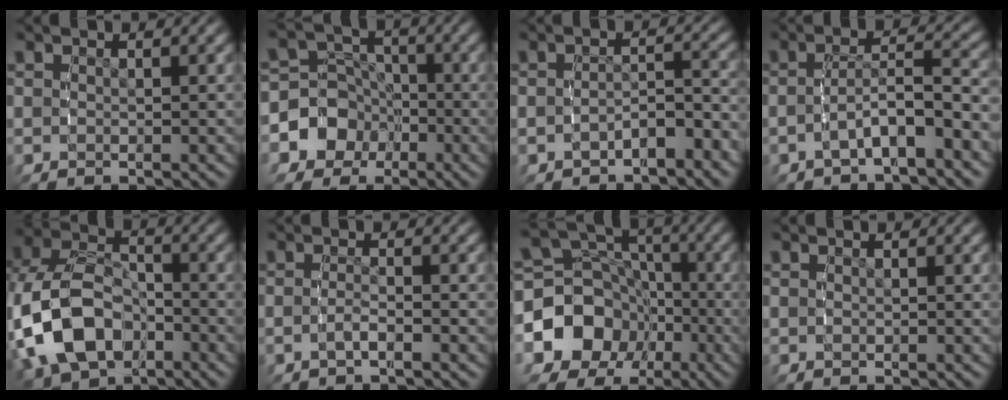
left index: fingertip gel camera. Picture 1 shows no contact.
{"total": 9.6, "force": [-2.6, 8.7, 2.9], "torque": [-0.074, -0.030, -0.049]}
{"total": 3.1, "force": [-2.5, 1.2, 1.2], "torque": [-0.021, -0.001, -0.040]}
{"total": 4.6, "force": [-3.7, 1.0, 2.5], "torque": [-0.045, -0.005, -0.051]}
{"total": 10.0, "force": [-1.9, 7.9, 5.9], "torque": [-0.145, -0.036, -0.021]}
{"total": 1.2, "force": [-1.0, 0.0, 0.8], "torque": [-0.020, 0.000, -0.021]}
{"total": 18.1, "force": [-3.6, 16.2, 7.1], "torque": [-0.160, -0.074, -0.053]}
{"total": 0.0}